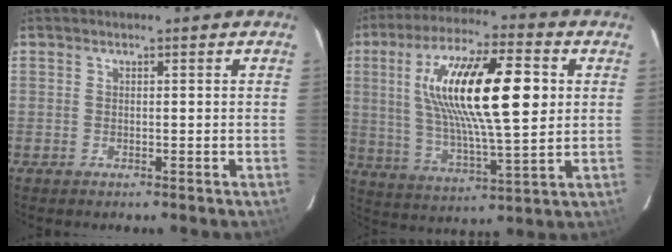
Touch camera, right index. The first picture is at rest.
{"total": 21.1, "force": [4.5, 5.6, 19.9], "torque": [-0.360, 0.016, 0.082]}